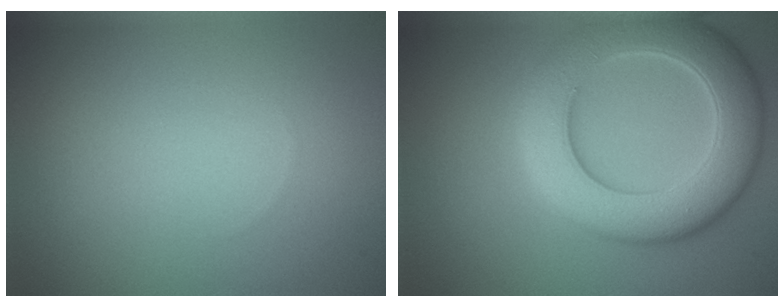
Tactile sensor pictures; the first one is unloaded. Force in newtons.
{"total": 9.2, "press": 9.2, "slide": 0.6}